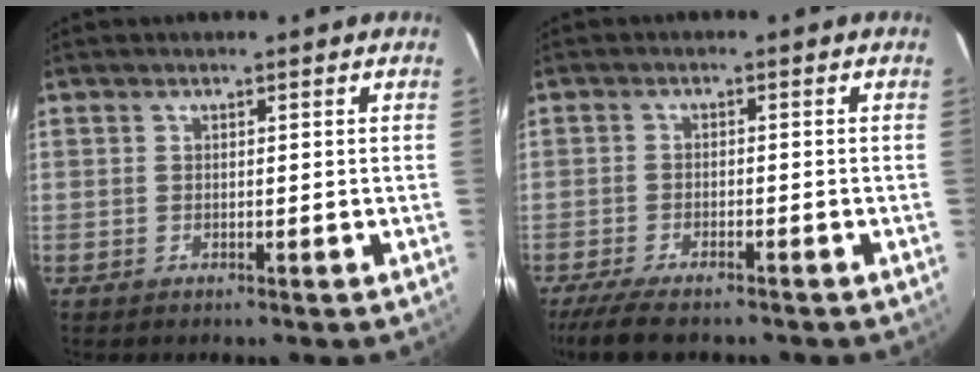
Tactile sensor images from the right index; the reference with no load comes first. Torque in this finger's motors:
{"motor_torque": [-0.09, -0.53, 0.28, 0.07]}